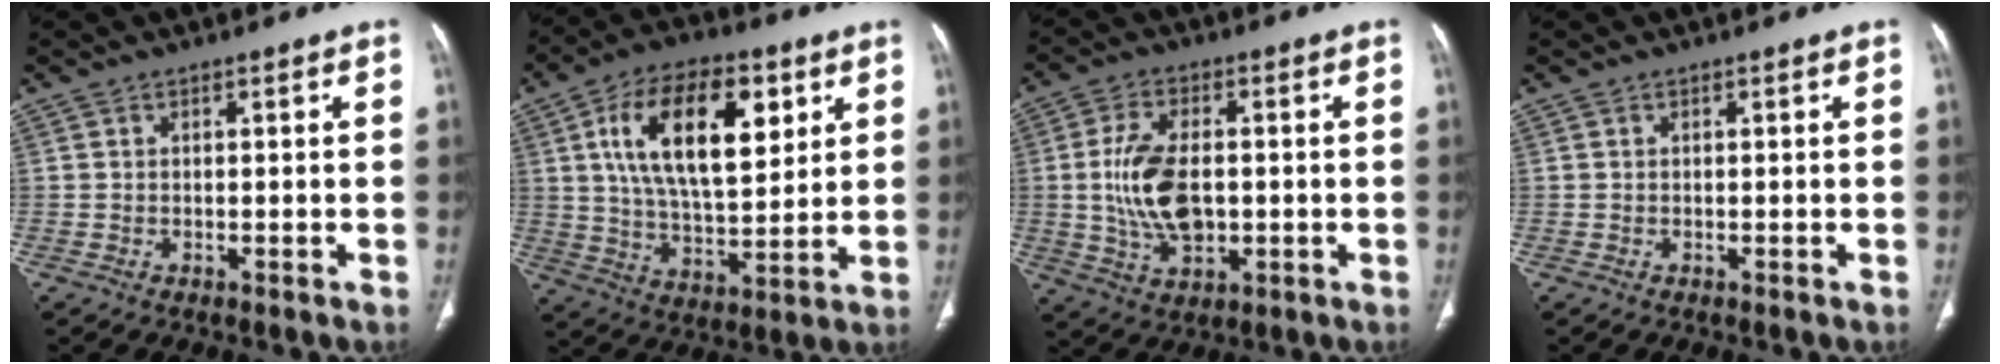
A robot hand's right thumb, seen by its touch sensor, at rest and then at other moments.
{"total": 20.5, "force": [6.8, 10.2, 16.5], "torque": [-0.251, -0.017, 0.116]}
{"total": 11.6, "force": [-0.2, 6.6, 9.6], "torque": [-0.182, 0.000, 0.001]}
{"total": 0.0}